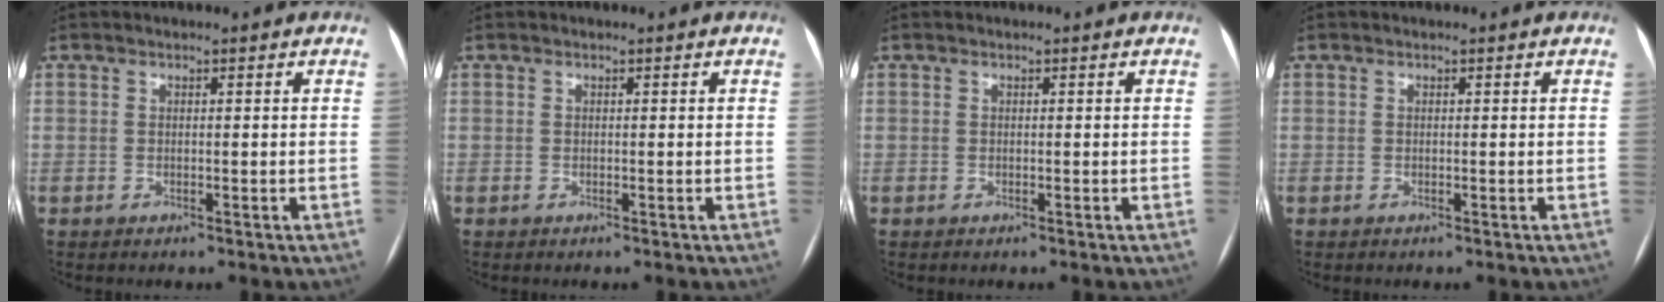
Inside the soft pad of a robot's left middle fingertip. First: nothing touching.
{"total": 0.0}
{"total": 0.0}
{"total": 0.0}